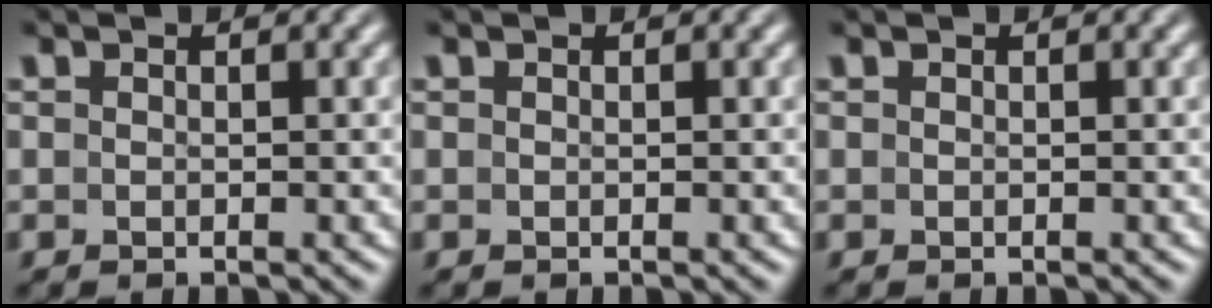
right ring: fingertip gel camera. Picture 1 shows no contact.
{"total": 0.0}
{"total": 0.0}